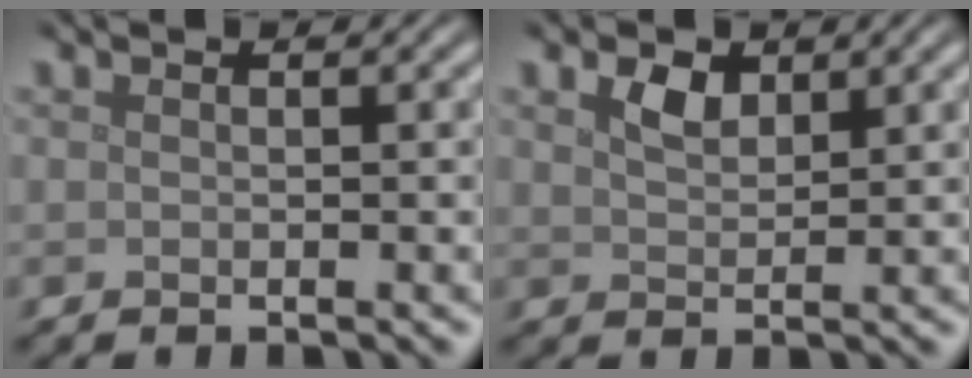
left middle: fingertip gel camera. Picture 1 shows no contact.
{"total": 1.8, "force": [1.2, 1.0, 0.9], "torque": [-0.020, 0.002, 0.027]}